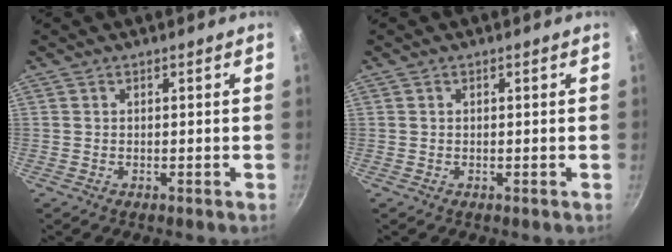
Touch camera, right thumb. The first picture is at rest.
{"total": 0.0}